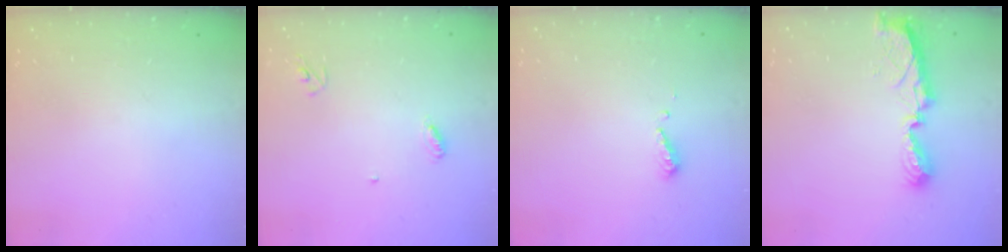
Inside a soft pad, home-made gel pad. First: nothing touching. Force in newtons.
{"total": 3.9, "press": 3.9, "slide": 0.3}
{"total": 4.2, "press": 4.2, "slide": 0.3}
{"total": 8.8, "press": 8.7, "slide": 0.4}